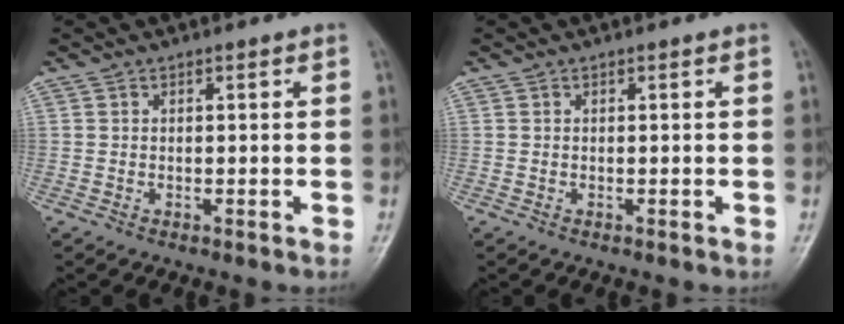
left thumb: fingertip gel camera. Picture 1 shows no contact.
{"total": 0.0}